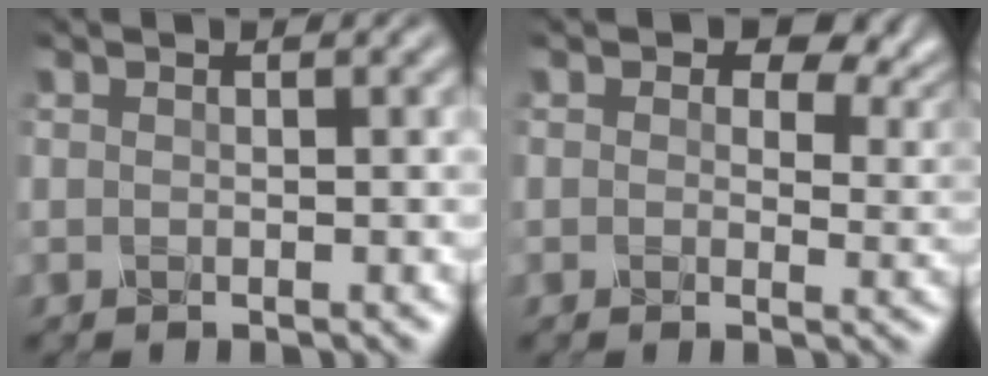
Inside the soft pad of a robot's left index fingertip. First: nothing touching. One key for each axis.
{"total": 6.7, "fx": 3.2, "fy": 4.0, "fz": 4.3, "tx": -0.055, "ty": -0.005, "tz": 0.037}